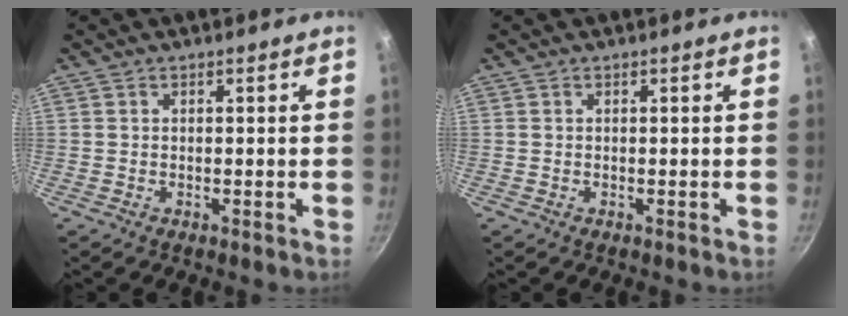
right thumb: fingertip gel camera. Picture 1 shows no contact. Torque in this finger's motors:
{"motor_torque": [-0.03, 0.02, 0.01, 0.00, 0.00]}